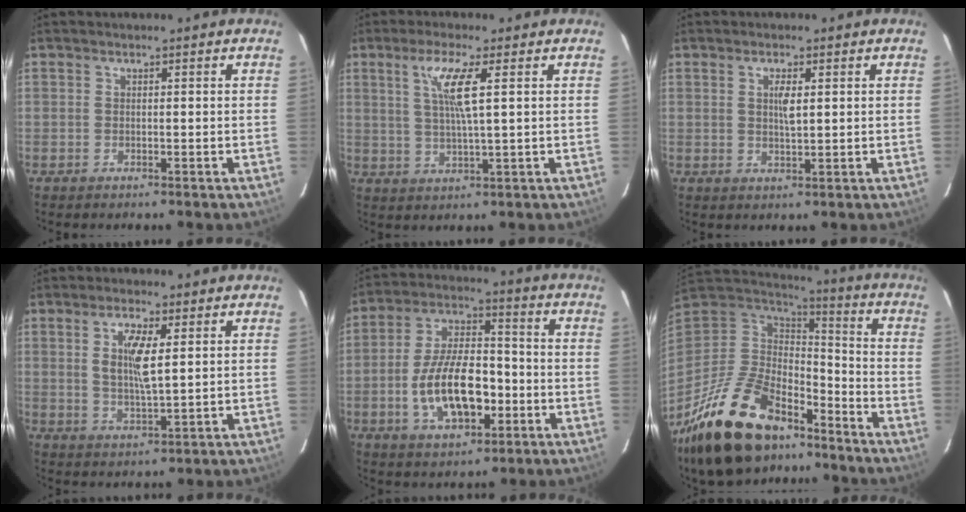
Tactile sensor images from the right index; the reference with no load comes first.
{"total": 6.8, "force": [2.3, 0.0, 6.4], "torque": [-0.121, -0.005, 0.044]}
{"total": 3.1, "force": [0.8, 1.0, 2.8], "torque": [-0.050, -0.002, 0.015]}
{"total": 6.7, "force": [1.9, 1.8, 6.2], "torque": [-0.115, -0.002, 0.037]}
{"total": 14.9, "force": [-4.1, 7.3, 12.3], "torque": [-0.242, 0.009, -0.061]}
{"total": 26.0, "force": [-17.8, 12.5, 14.2], "torque": [-0.292, -0.008, -0.284]}